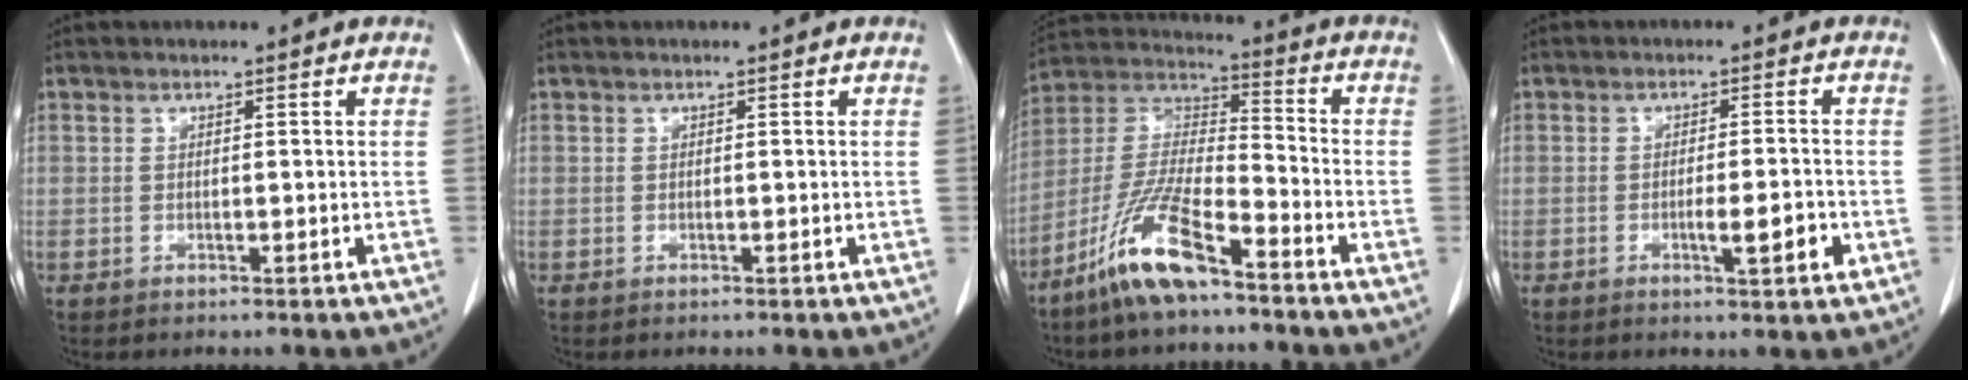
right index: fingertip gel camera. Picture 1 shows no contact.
{"total": 0.0}
{"total": 12.5, "force": [-8.5, 2.0, 9.0], "torque": [-0.196, -0.012, -0.169]}
{"total": 4.6, "force": [-1.6, 0.6, 4.3], "torque": [-0.063, -0.002, -0.021]}